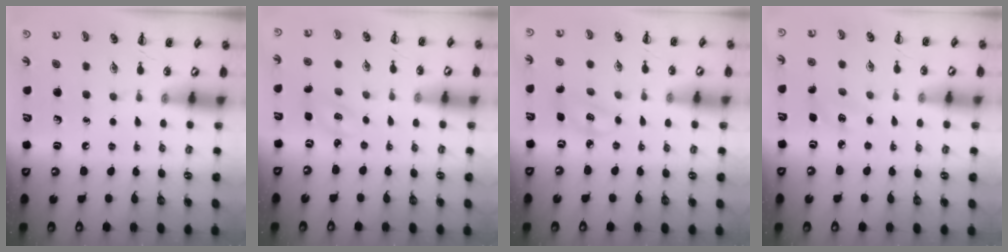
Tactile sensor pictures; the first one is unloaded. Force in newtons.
{"total": 2.2, "press": 2.1, "slide": 0.6}
{"total": 3.6, "press": 3.5, "slide": 0.9}
{"total": 3.8, "press": 3.6, "slide": 1.1}